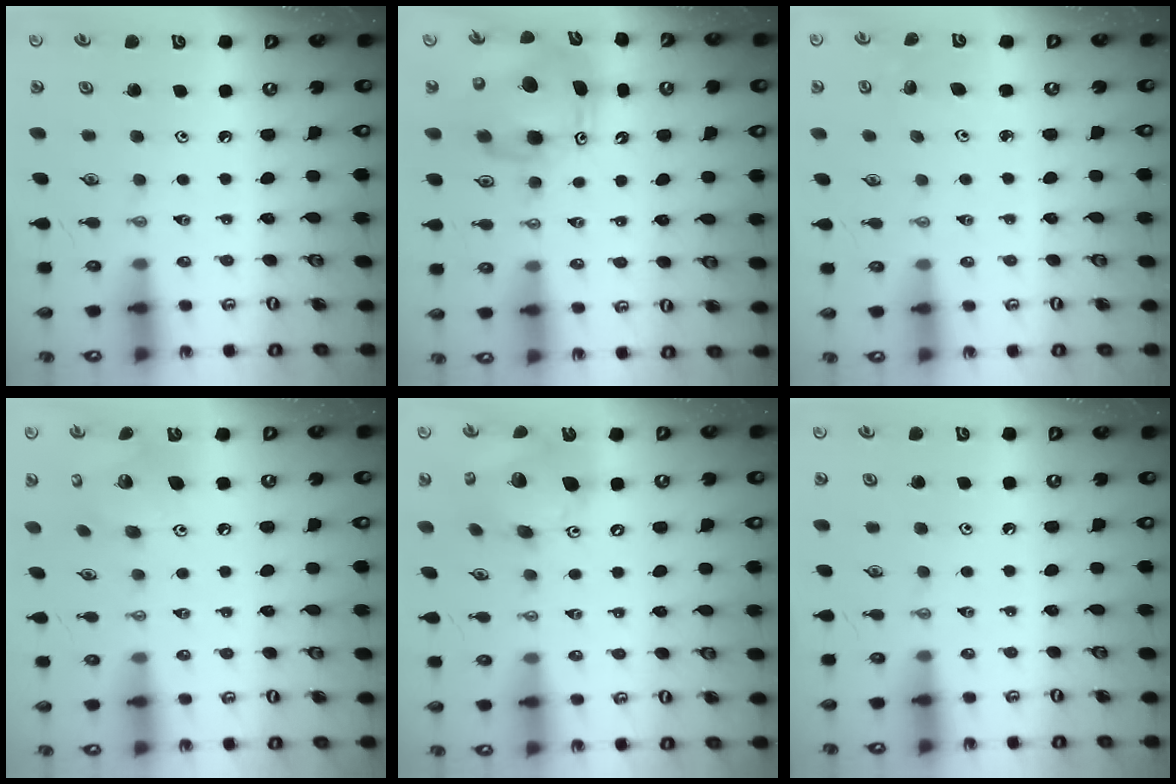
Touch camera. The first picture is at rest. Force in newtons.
{"total": 11.7, "press": 11.6, "slide": 1.3}
{"total": 3.0, "press": 3.0, "slide": 0.2}
{"total": 11.5, "press": 11.5, "slide": 0.7}
{"total": 15.7, "press": 15.6, "slide": 2.3}
{"total": 0.0}